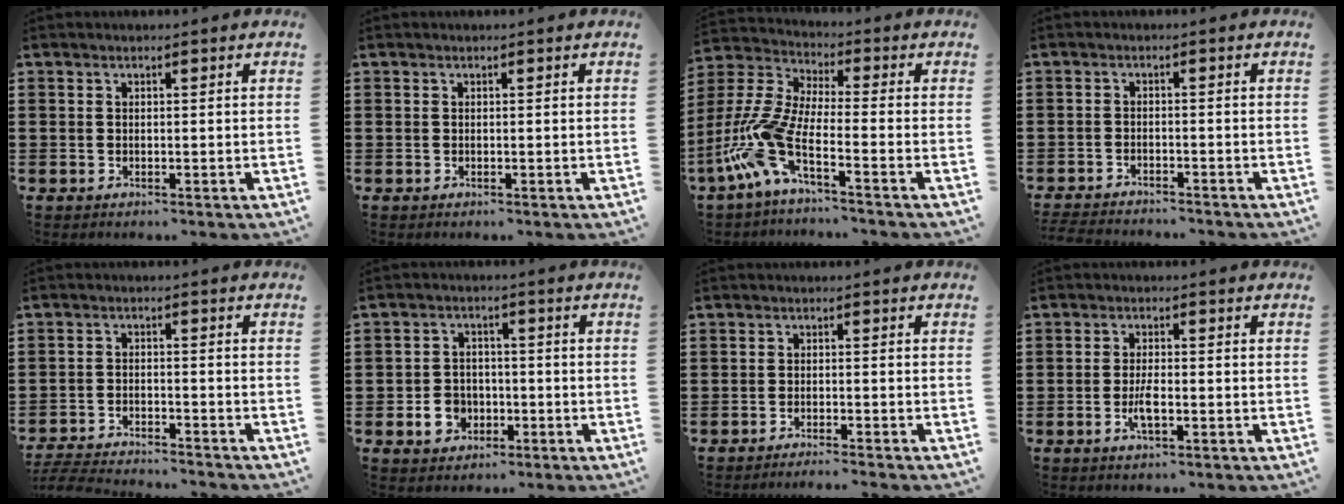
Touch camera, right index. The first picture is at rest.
{"total": 0.0}
{"total": 8.7, "force": [-4.7, 2.1, 7.0], "torque": [-0.211, -0.039, -0.110]}
{"total": 2.4, "force": [-2.4, 0.0, 0.0], "torque": [-0.003, -0.002, -0.050]}
{"total": 4.4, "force": [-4.3, -0.1, 0.6], "torque": [-0.024, -0.009, -0.091]}
{"total": 4.9, "force": [-1.7, 4.0, 2.2], "torque": [-0.053, 0.005, -0.033]}
{"total": 1.6, "force": [-1.5, -0.5, 0.3], "torque": [-0.006, 0.001, -0.029]}
{"total": 3.4, "force": [-1.2, 0.9, 3.0], "torque": [-0.059, -0.001, -0.023]}